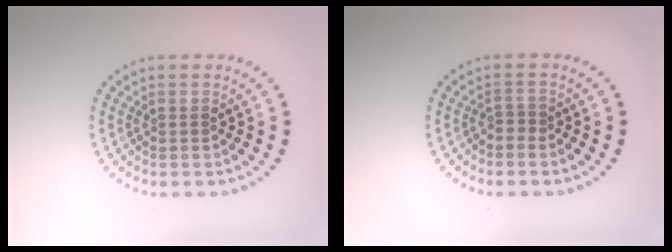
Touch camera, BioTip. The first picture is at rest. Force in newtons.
{"total": 0.6, "press": 0.3, "slide": 0.5}